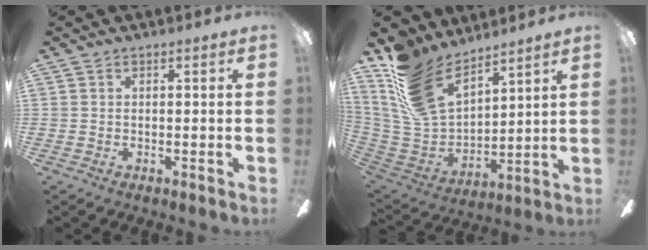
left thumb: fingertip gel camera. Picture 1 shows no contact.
{"total": 16.9, "force": [12.3, 8.2, 8.3], "torque": [-0.216, -0.090, 0.229]}